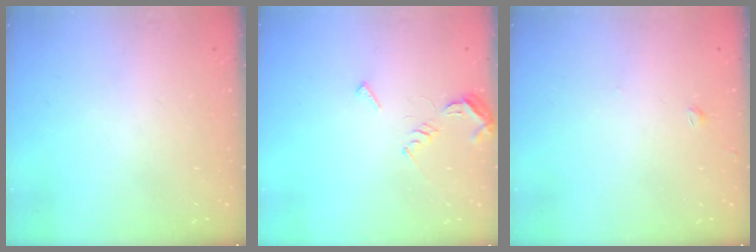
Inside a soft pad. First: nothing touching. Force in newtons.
{"total": 6.4, "press": 6.3, "slide": 0.7}
{"total": 1.4, "press": 1.3, "slide": 0.4}